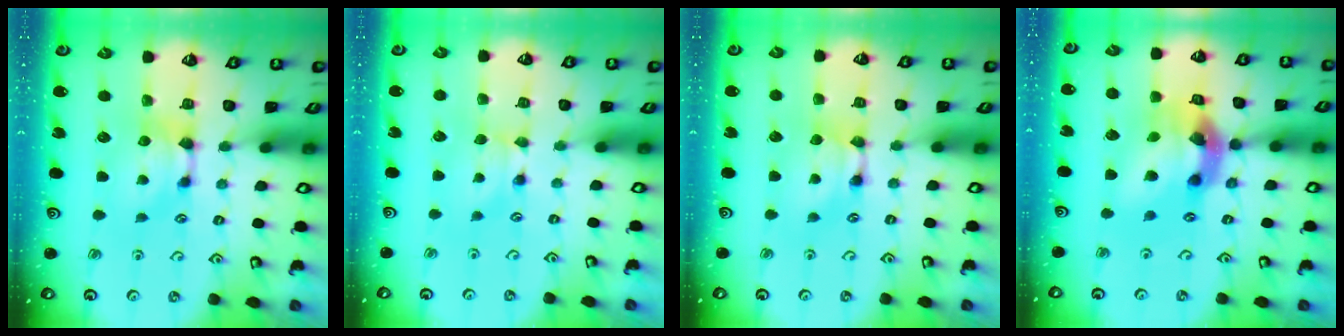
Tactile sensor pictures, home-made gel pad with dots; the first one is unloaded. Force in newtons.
{"total": 0.0}
{"total": 1.7, "press": 1.7, "slide": 0.2}
{"total": 10.3, "press": 9.8, "slide": 3.1}